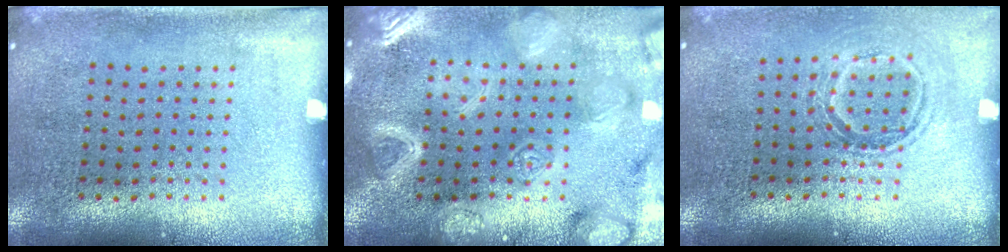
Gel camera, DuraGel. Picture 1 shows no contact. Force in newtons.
{"total": 5.6, "press": 5.6, "slide": 0.6}
{"total": 1.3, "press": 1.1, "slide": 0.7}